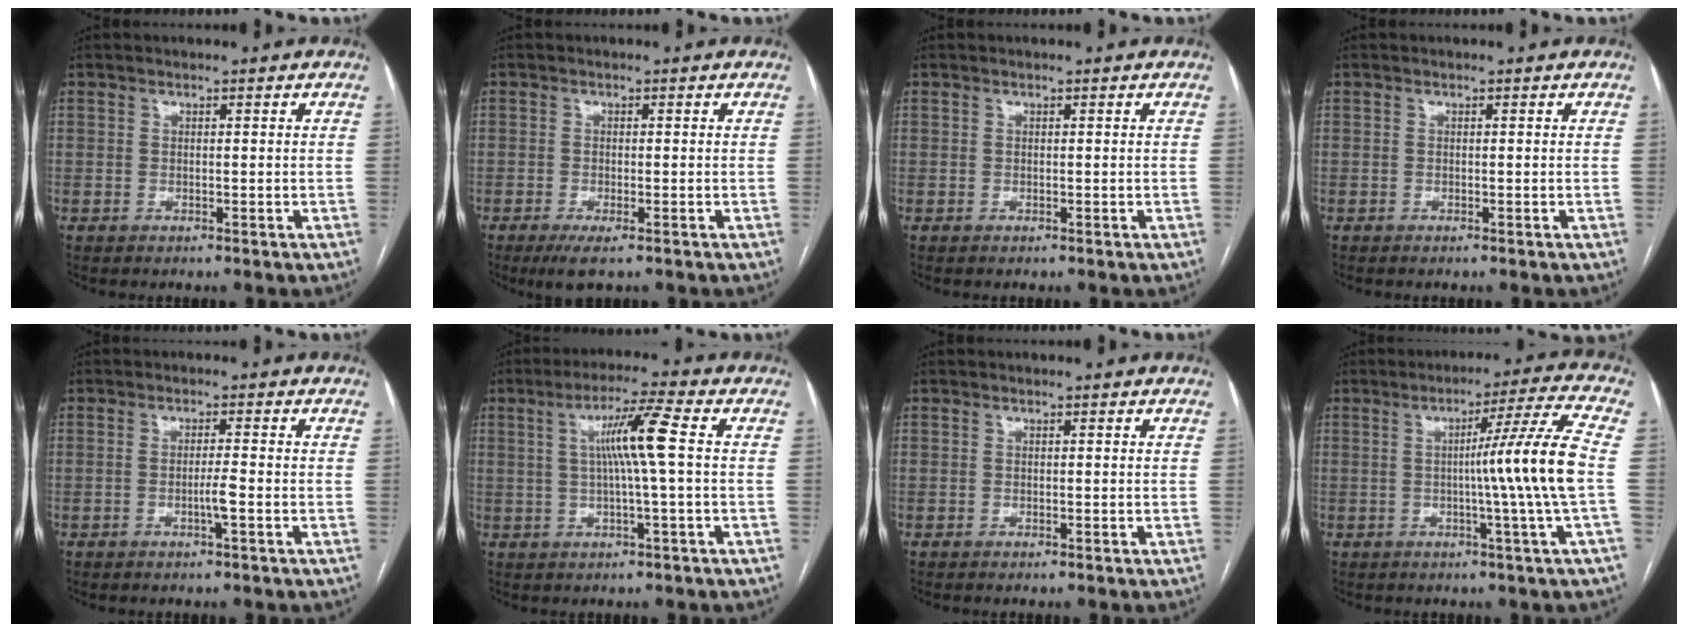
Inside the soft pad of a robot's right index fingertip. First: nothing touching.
{"total": 3.4, "force": [-2.1, 0.7, 2.5], "torque": [-0.040, -0.008, -0.034]}
{"total": 0.0}
{"total": 0.0}
{"total": 2.2, "force": [-0.8, -0.3, 2.0], "torque": [-0.038, -0.002, -0.016]}
{"total": 7.6, "force": [1.0, -0.9, 7.4], "torque": [-0.131, 0.009, 0.017]}
{"total": 0.0}
{"total": 11.1, "force": [-0.7, -3.2, 10.6], "torque": [-0.155, -0.006, -0.008]}